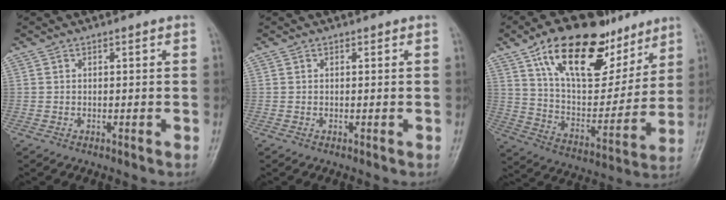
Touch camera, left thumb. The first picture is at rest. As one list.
[{"total": 0.0}, {"total": 25.1, "force": [14.8, 12.1, 16.3], "torque": [-0.217, -0.042, 0.254]}]